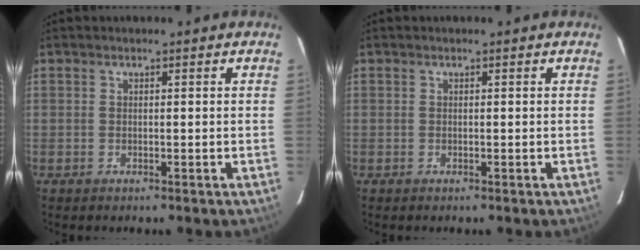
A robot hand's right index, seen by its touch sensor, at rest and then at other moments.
{"total": 0.0}